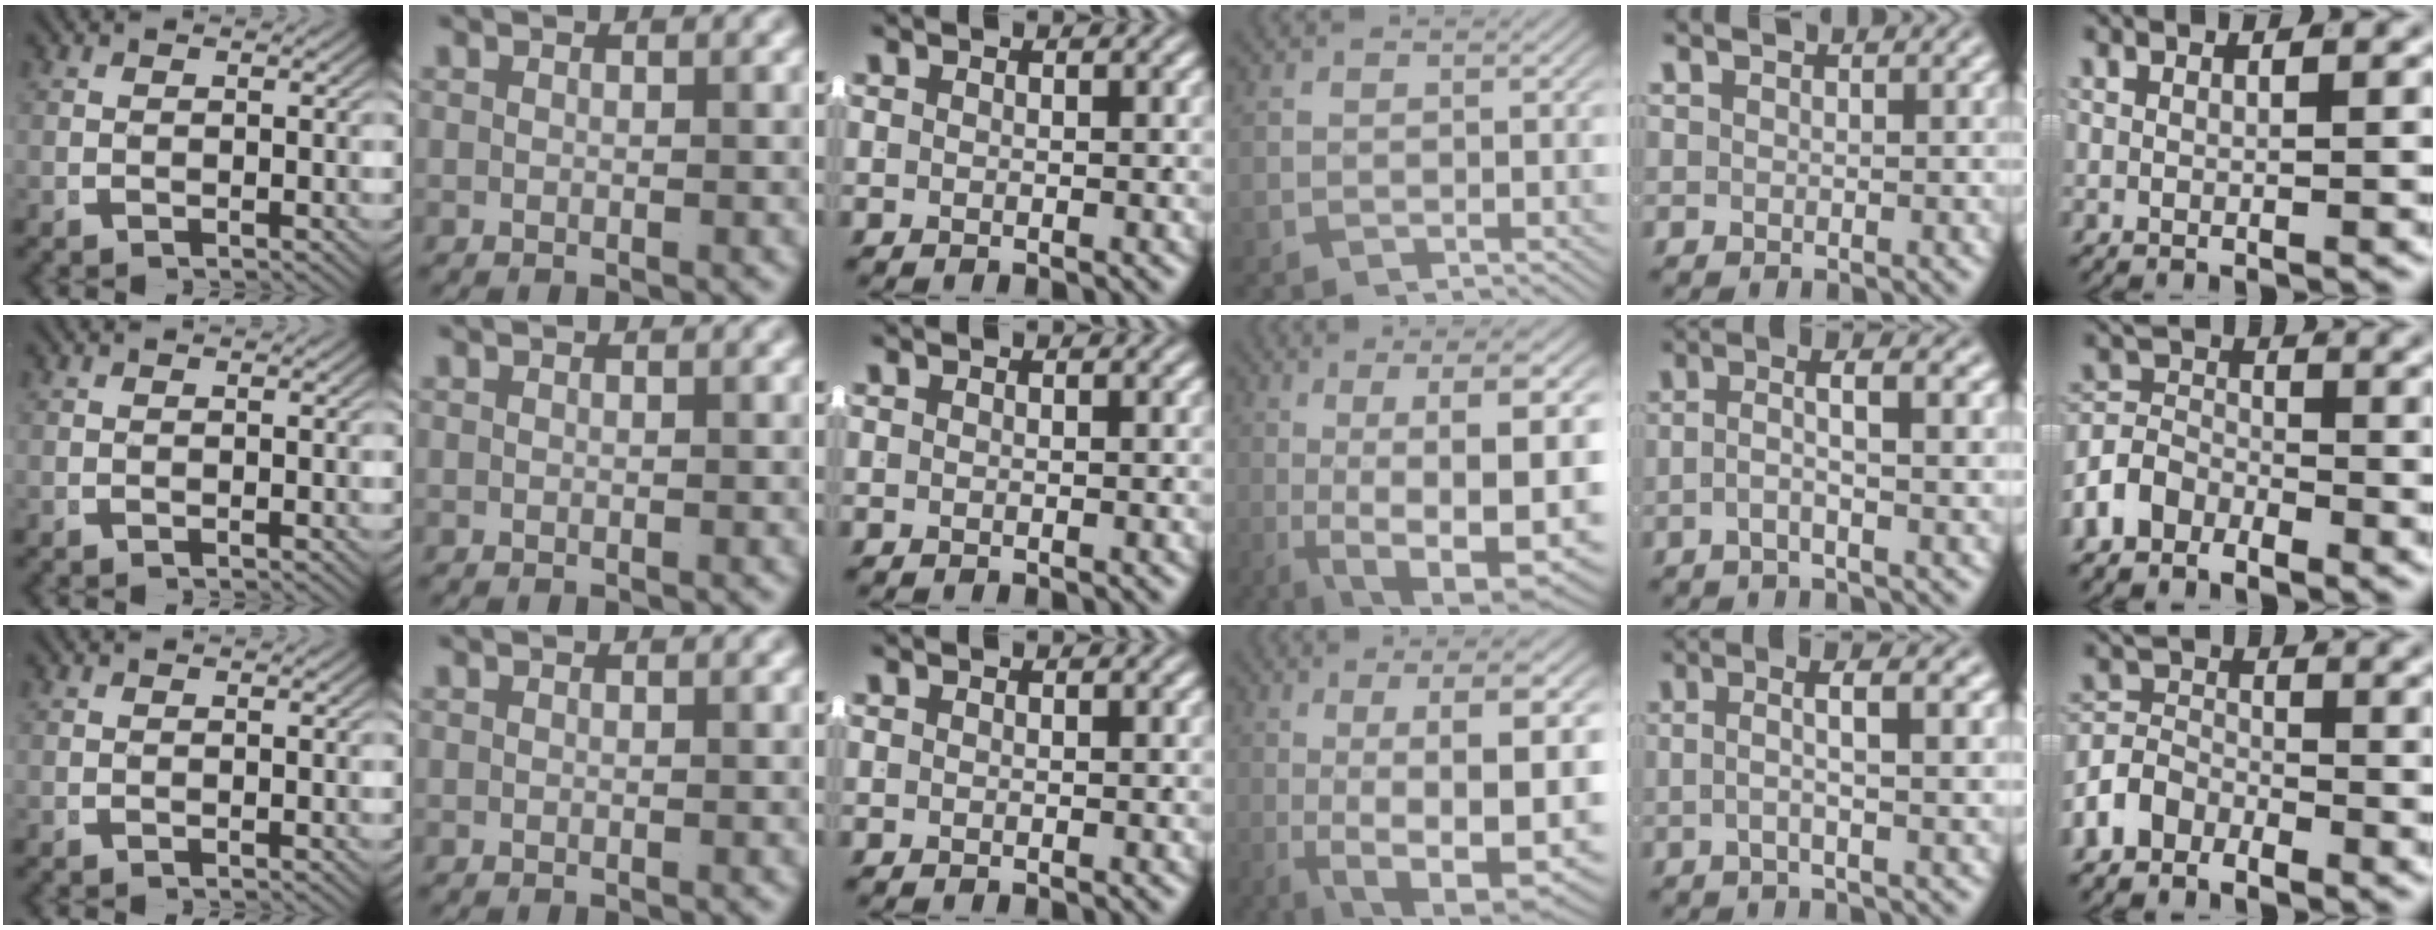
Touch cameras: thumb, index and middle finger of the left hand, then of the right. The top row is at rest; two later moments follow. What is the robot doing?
{"motion": "lift_and_place", "object": "coat"}